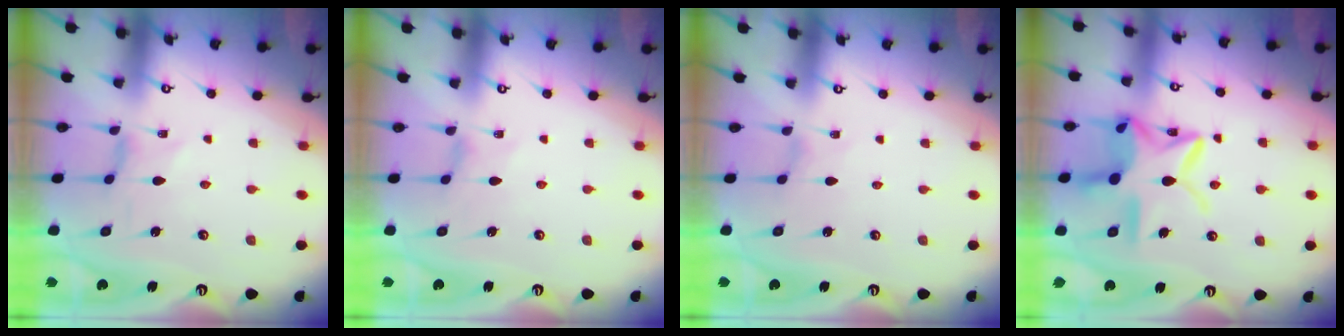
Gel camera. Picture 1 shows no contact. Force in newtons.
{"total": 0.0}
{"total": 0.0}
{"total": 17.2, "press": 17.1, "slide": 1.3}